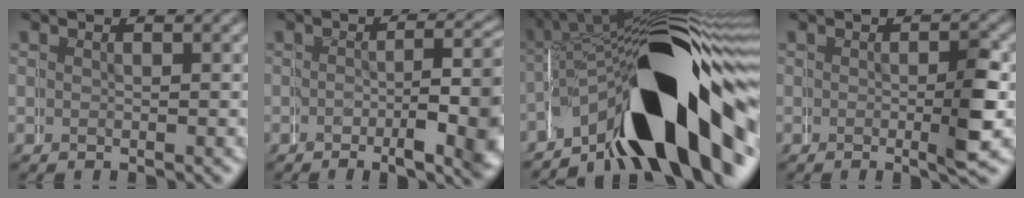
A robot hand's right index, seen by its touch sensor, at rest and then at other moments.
{"total": 5.7, "force": [-1.1, 1.4, 5.4], "torque": [-0.049, 0.005, -0.017]}
{"total": 20.2, "force": [-4.6, 8.6, 17.7], "torque": [-0.238, 0.023, -0.073]}
{"total": 2.7, "force": [0.0, -0.5, 2.7], "torque": [-0.023, 0.006, -0.003]}